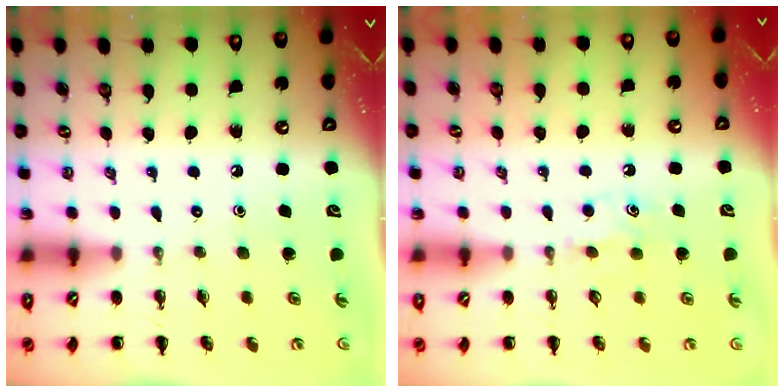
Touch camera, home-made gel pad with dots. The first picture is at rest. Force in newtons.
{"total": 4.9, "press": 4.7, "slide": 1.4}